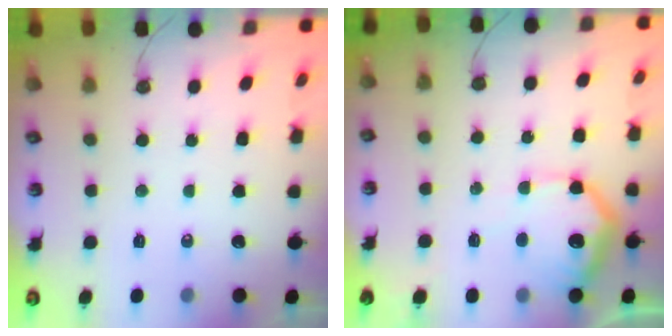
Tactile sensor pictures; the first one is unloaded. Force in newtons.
{"total": 15.3, "press": 15.3, "slide": 1.1}